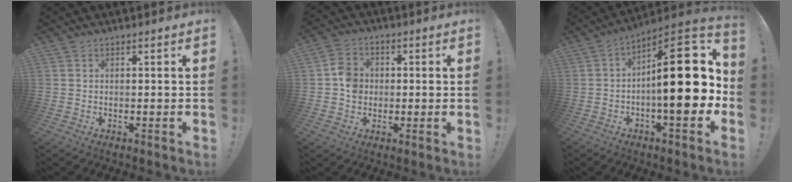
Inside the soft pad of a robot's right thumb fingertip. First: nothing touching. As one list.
[{"total": 7.7, "force": [-0.5, 6.4, 4.3], "torque": [-0.059, 0.016, -0.006]}, {"total": 22.9, "force": [0.5, 8.8, 21.1], "torque": [-0.302, -0.001, 0.012]}]